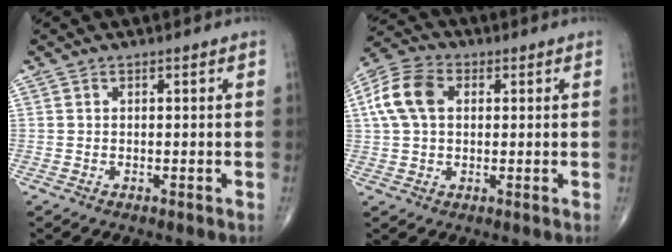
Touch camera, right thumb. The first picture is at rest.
{"total": 9.6, "force": [2.0, 6.5, 6.8], "torque": [-0.139, 0.022, 0.032]}